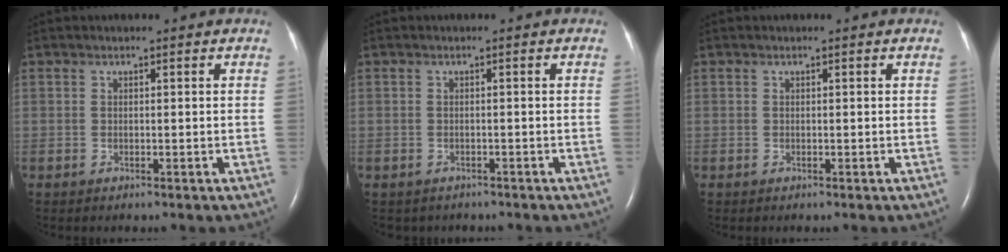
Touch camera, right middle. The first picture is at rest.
{"total": 2.4, "force": [-2.0, 1.2, 0.5], "torque": [-0.014, 0.000, -0.020]}
{"total": 0.0}